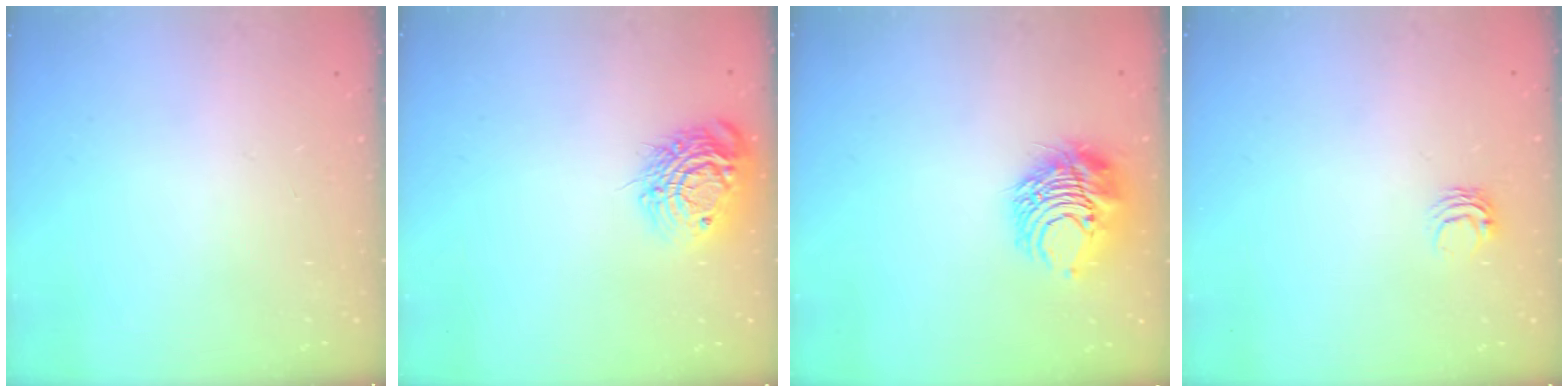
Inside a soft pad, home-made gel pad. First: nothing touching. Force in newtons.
{"total": 13.1, "press": 13.1, "slide": 1.0}
{"total": 10.3, "press": 10.3, "slide": 0.6}
{"total": 4.9, "press": 4.9, "slide": 0.3}